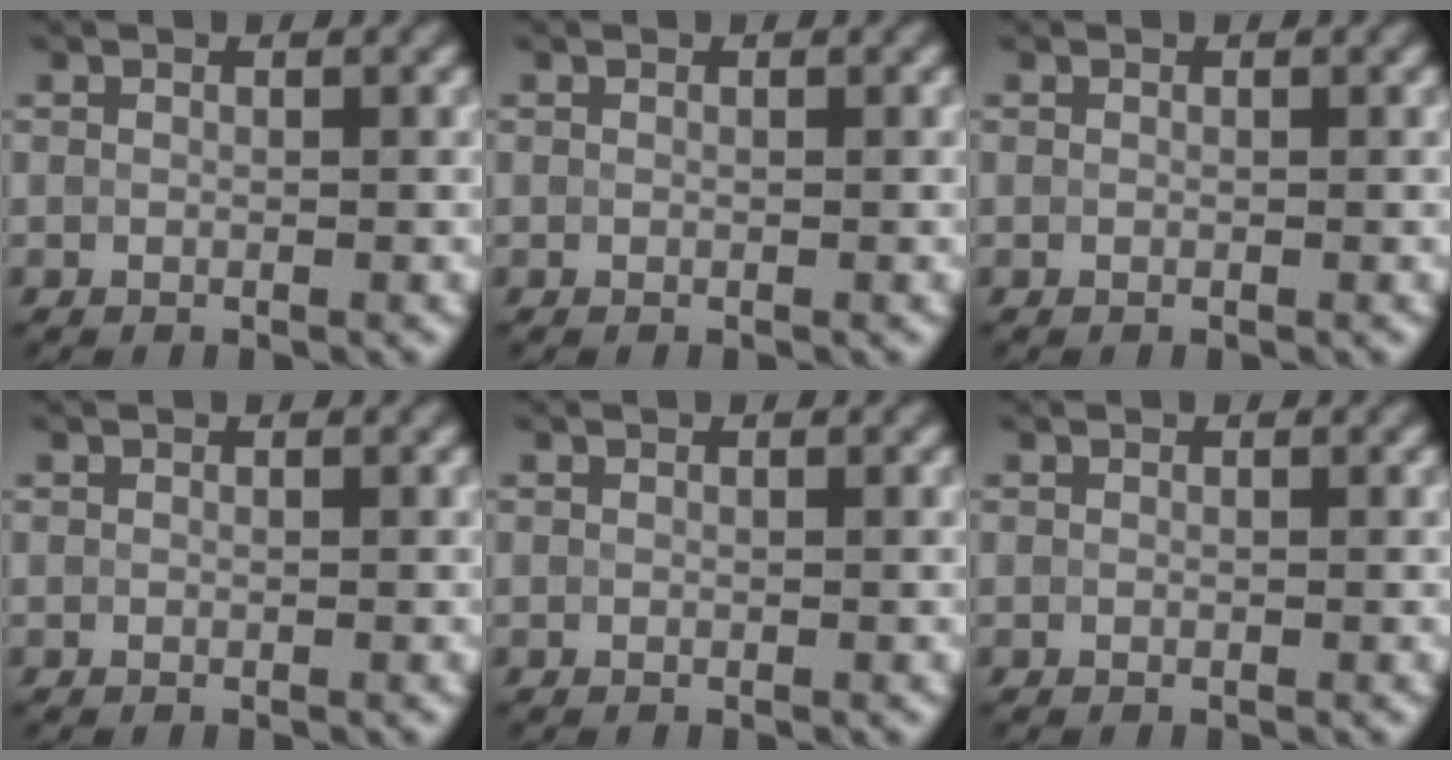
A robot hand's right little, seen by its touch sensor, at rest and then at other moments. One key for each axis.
{"total": 0.0}
{"total": 0.0}
{"total": 0.0}
{"total": 0.0}
{"total": 0.0}